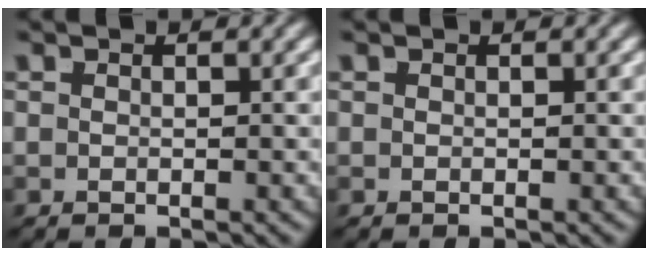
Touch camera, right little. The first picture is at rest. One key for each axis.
{"total": 0.0}